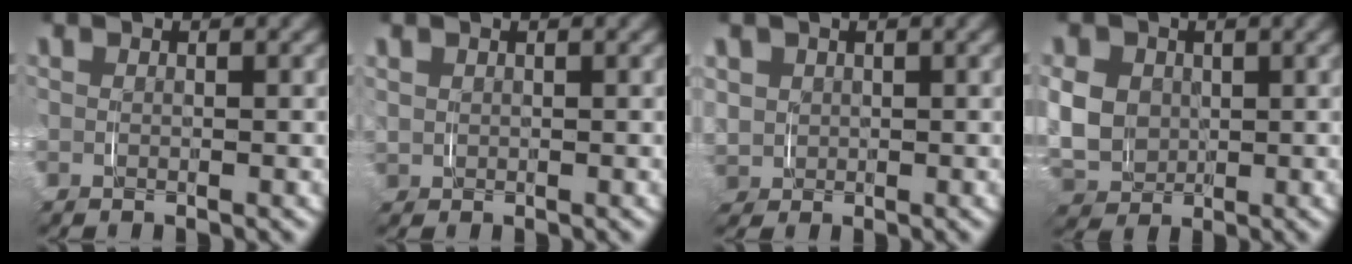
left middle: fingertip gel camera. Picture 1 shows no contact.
{"total": 1.5, "force": [0.4, 1.4, 0.4], "torque": [-0.023, 0.000, 0.009]}
{"total": 4.7, "force": [0.1, 4.4, 1.5], "torque": [-0.068, -0.019, 0.010]}
{"total": 6.3, "force": [0.3, 5.5, 3.2], "torque": [-0.093, -0.020, 0.016]}